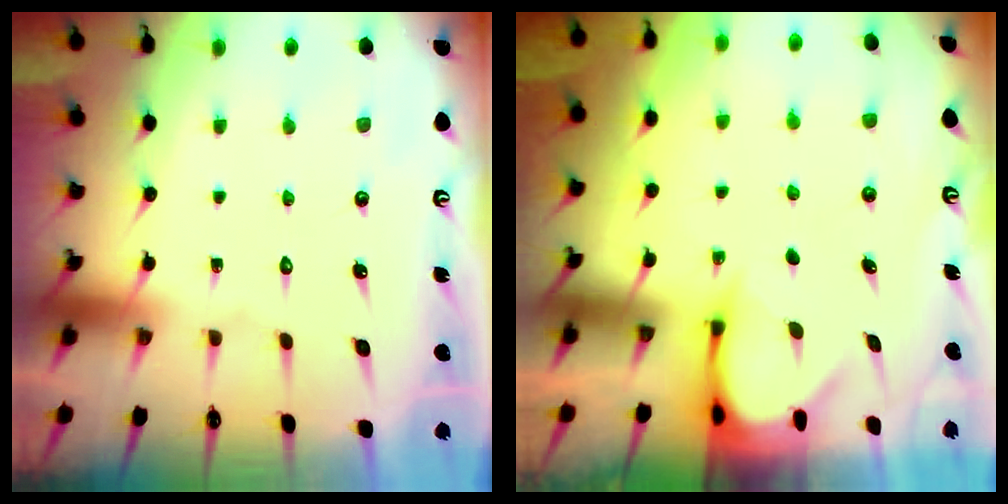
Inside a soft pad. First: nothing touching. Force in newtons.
{"total": 3.7, "press": 3.7, "slide": 0.3}